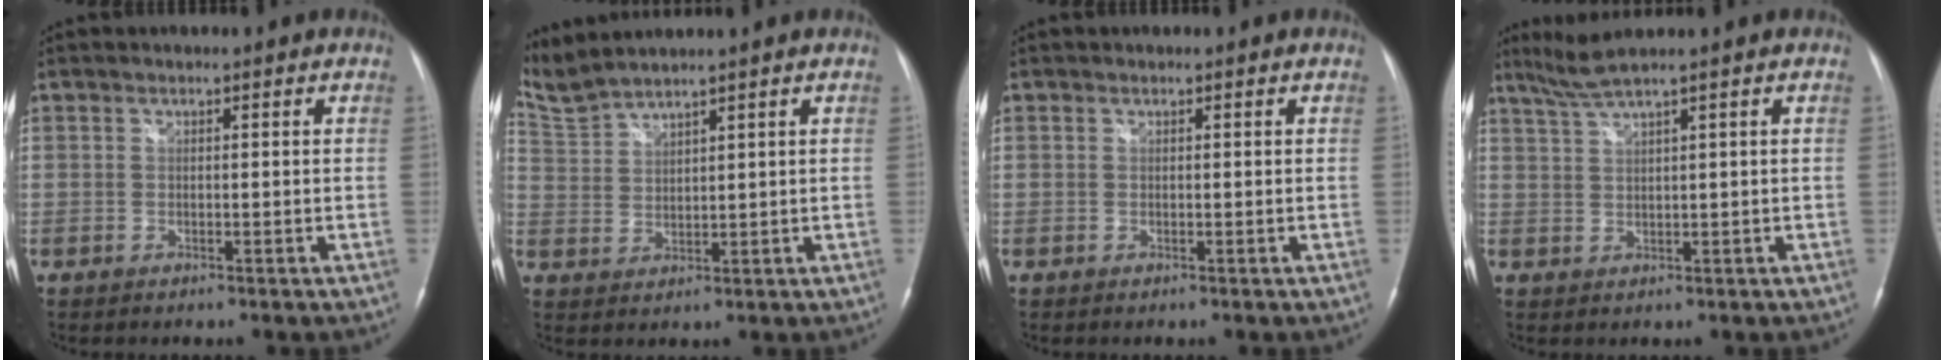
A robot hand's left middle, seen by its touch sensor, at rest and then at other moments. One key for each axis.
{"total": 5.8, "fx": 5.7, "fy": -1.0, "fz": 0.6, "tx": -0.037, "ty": 0.011, "tz": 0.130}
{"total": 0.0}
{"total": 3.5, "fx": 2.7, "fy": -1.1, "fz": 1.8, "tx": -0.047, "ty": 0.007, "tz": 0.063}